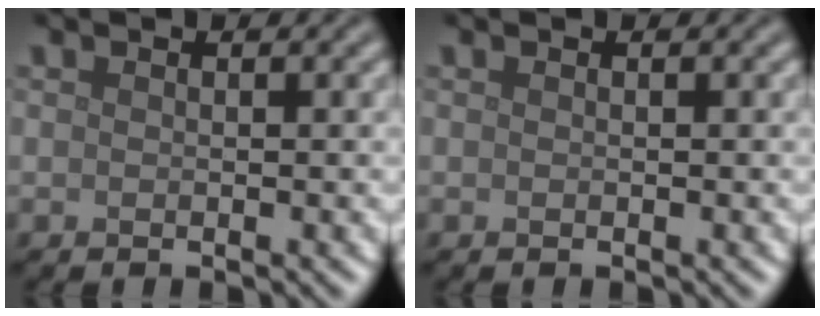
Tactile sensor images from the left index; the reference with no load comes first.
{"total": 0.0}